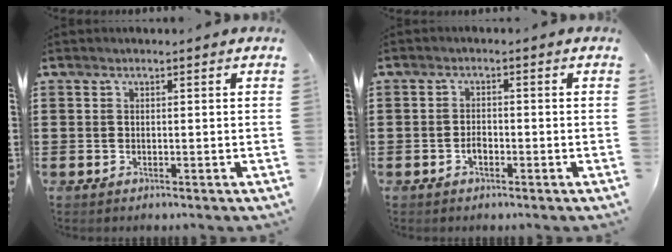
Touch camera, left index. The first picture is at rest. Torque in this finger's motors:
{"motor_torque": [-0.17, 0.59, 0.02, 0.00]}